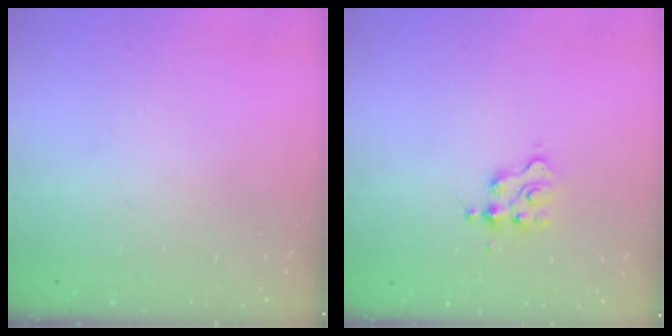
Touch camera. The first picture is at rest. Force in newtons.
{"total": 2.6, "press": 2.6, "slide": 0.3}